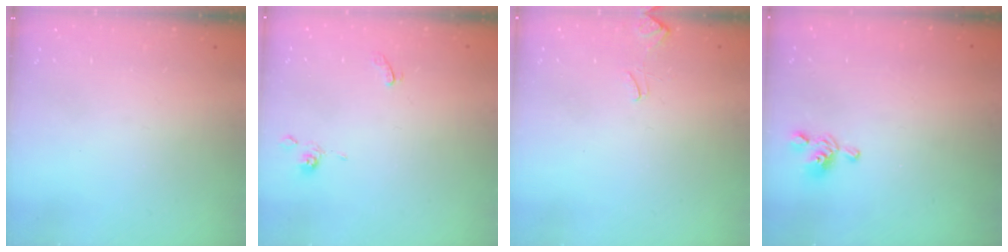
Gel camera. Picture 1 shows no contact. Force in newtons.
{"total": 0.6, "press": 0.3, "slide": 0.5}
{"total": 1.7, "press": 1.6, "slide": 0.5}
{"total": 2.8, "press": 2.7, "slide": 0.7}